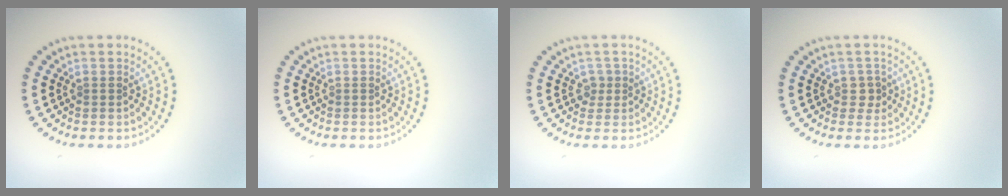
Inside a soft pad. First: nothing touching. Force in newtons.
{"total": 0.0}
{"total": 1.1, "press": 0.8, "slide": 0.7}
{"total": 1.2, "press": 1.0, "slide": 0.5}